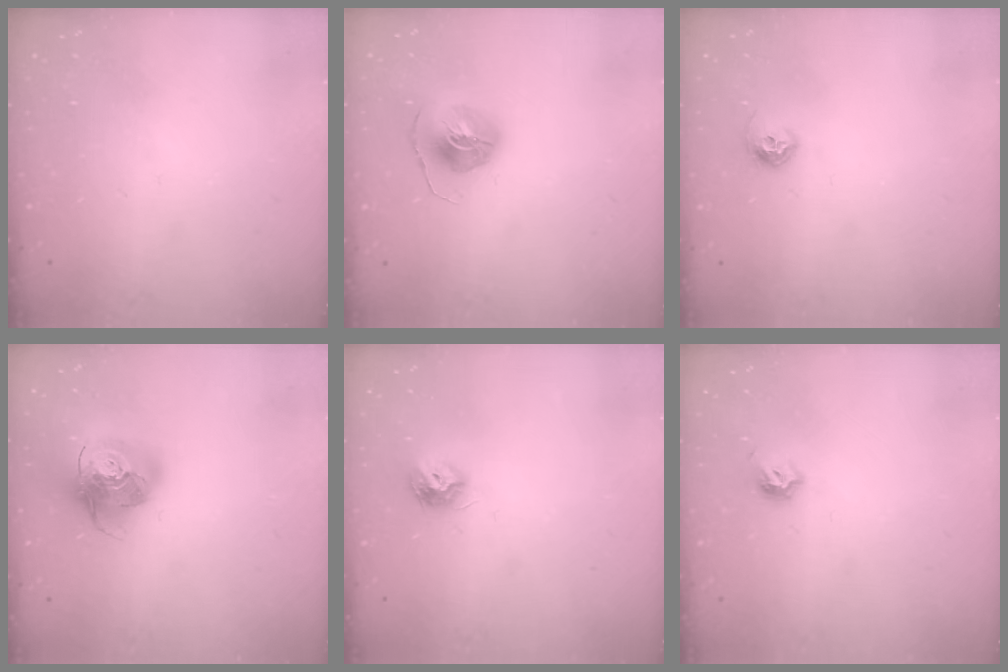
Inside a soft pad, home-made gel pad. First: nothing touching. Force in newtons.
{"total": 9.2, "press": 9.2, "slide": 0.4}
{"total": 6.9, "press": 6.8, "slide": 1.0}
{"total": 15.9, "press": 15.8, "slide": 2.3}
{"total": 8.0, "press": 8.0, "slide": 0.5}
{"total": 4.3, "press": 4.2, "slide": 1.2}